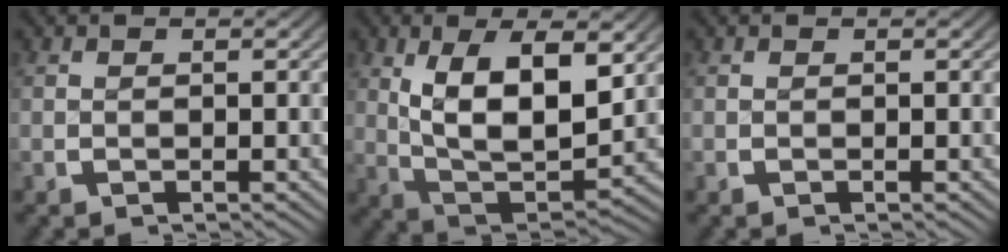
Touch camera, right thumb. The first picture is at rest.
{"total": 10.8, "force": [-0.1, 6.1, 9.0], "torque": [-0.182, -0.040, 0.020]}
{"total": 0.0}